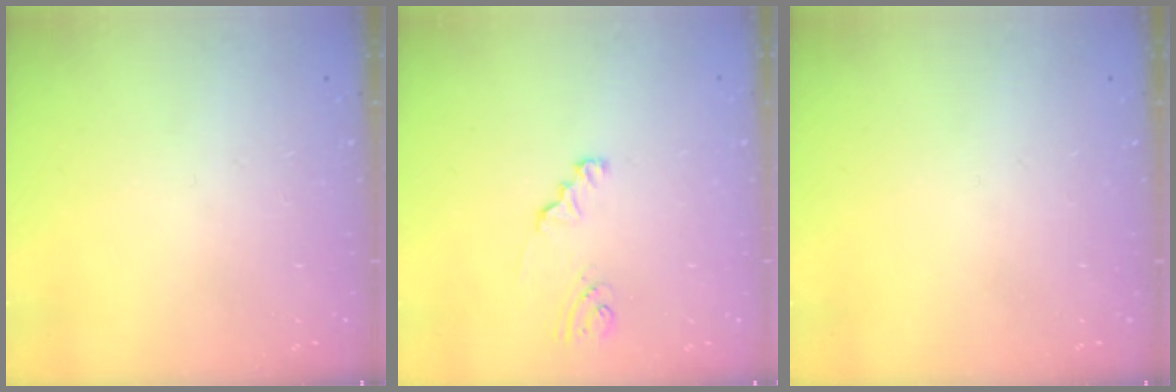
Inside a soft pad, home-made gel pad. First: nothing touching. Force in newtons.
{"total": 1.7, "press": 1.7, "slide": 0.1}
{"total": 0.0}